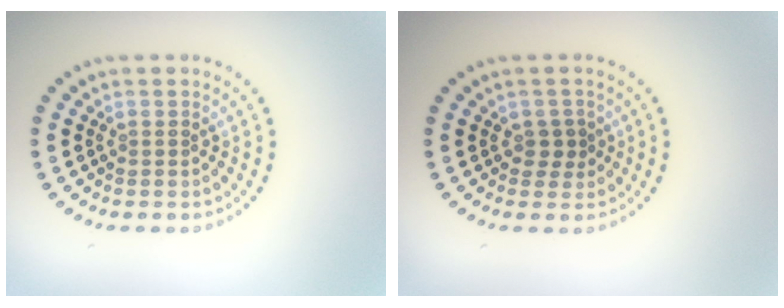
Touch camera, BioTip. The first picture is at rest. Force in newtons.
{"total": 1.5, "press": 1.3, "slide": 0.6}